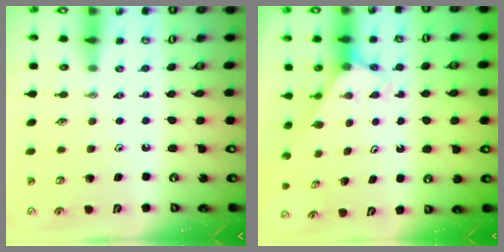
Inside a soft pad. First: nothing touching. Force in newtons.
{"total": 2.6, "press": 2.6, "slide": 0.1}